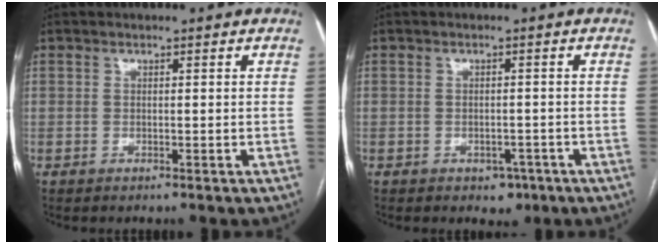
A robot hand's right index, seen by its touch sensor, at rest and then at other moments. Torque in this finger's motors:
{"motor_torque": [0.51, -0.36, 0.08, 0.00]}